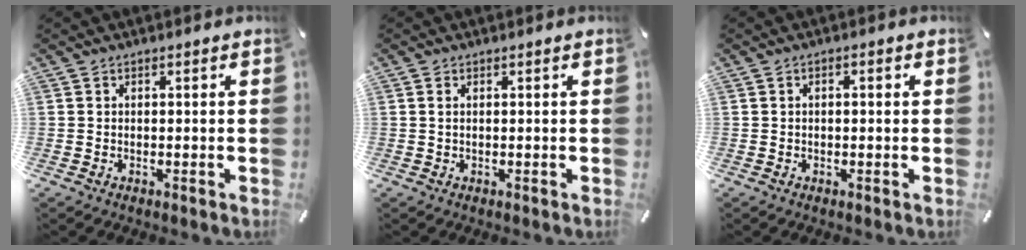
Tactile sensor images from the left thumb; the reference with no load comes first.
{"total": 0.9, "force": [0.2, 0.3, 0.9], "torque": [-0.018, 0.001, 0.003]}
{"total": 1.2, "force": [-0.2, 0.6, 1.1], "torque": [-0.020, 0.003, -0.004]}